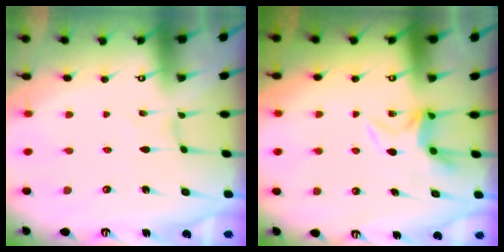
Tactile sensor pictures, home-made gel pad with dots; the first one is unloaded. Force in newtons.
{"total": 5.6, "press": 5.5, "slide": 1.0}